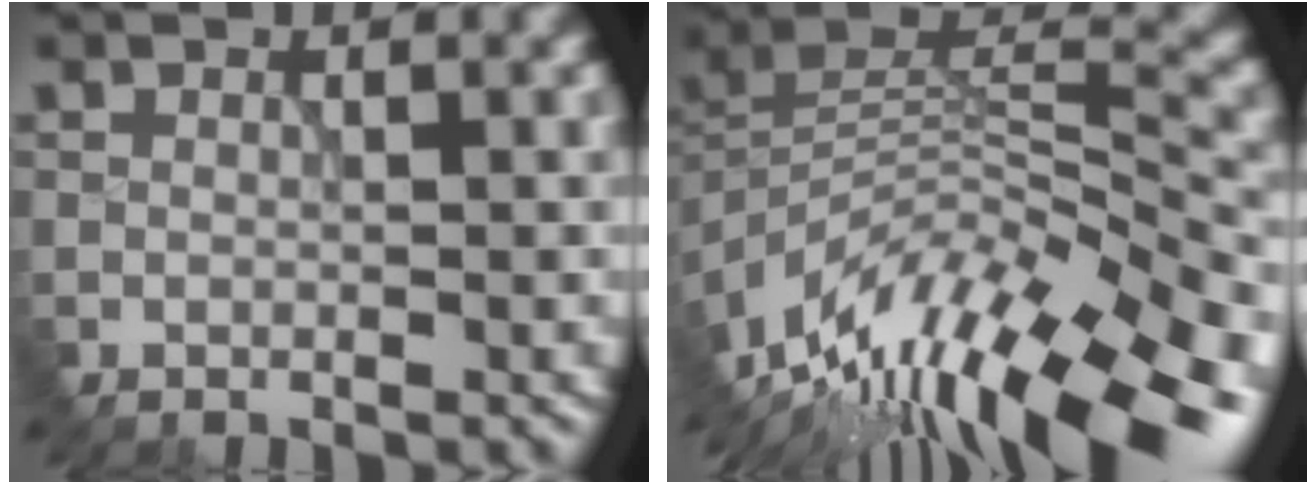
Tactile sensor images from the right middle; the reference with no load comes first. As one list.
[{"total": 14.0, "force": [-9.0, 4.7, 9.6], "torque": [-0.196, 0.020, -0.147]}]